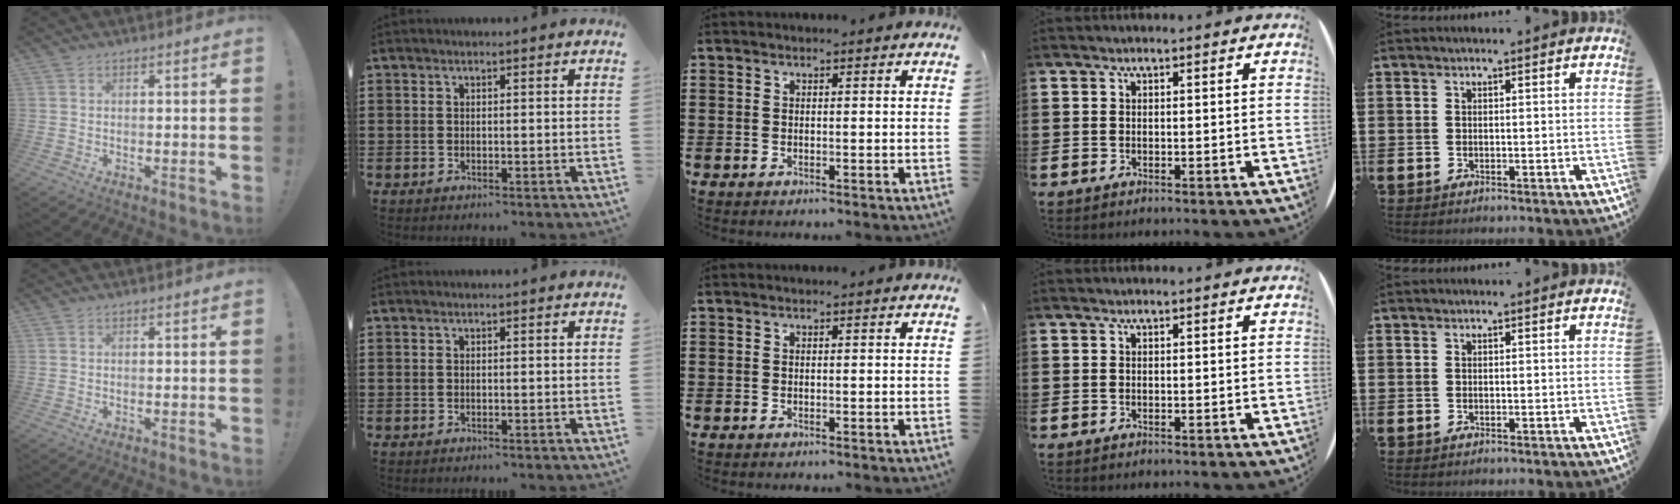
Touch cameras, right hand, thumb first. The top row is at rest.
{}